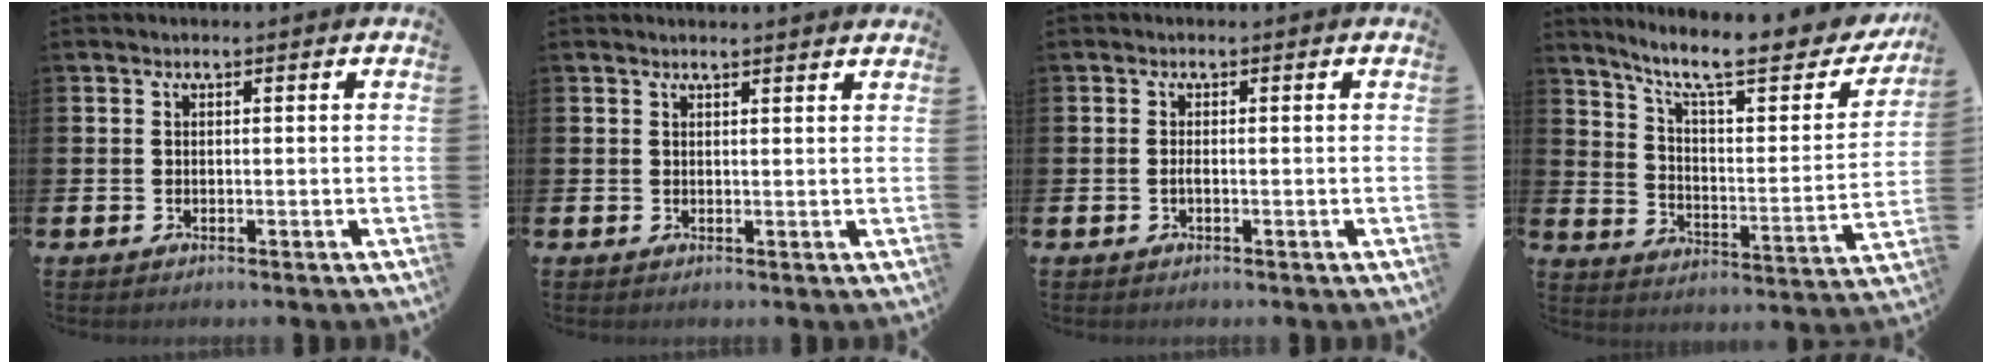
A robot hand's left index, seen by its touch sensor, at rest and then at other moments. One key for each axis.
{"total": 1.1, "fx": 1.1, "fy": -0.1, "fz": 0.1, "tx": 0.009, "ty": -0.008, "tz": 0.019}
{"total": 0.6, "fx": -0.3, "fy": 0.1, "fz": 0.6, "tx": -0.018, "ty": 0.001, "tz": -0.003}
{"total": 10.8, "fx": 8.7, "fy": 2.4, "fz": 6.0, "tx": -0.130, "ty": -0.061, "tz": 0.139}